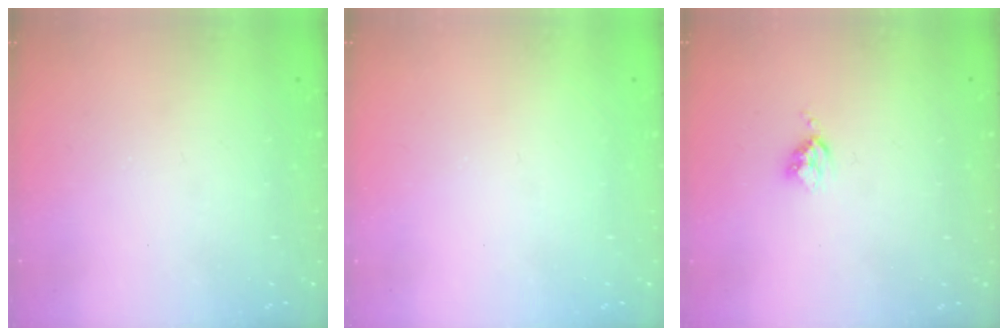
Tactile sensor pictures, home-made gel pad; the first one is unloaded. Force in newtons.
{"total": 0.0}
{"total": 3.4, "press": 3.4, "slide": 0.4}